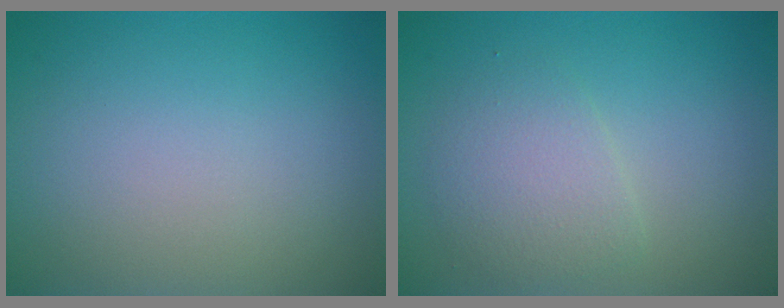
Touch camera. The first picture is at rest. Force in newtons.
{"total": 2.8, "press": 2.8, "slide": 0.1}